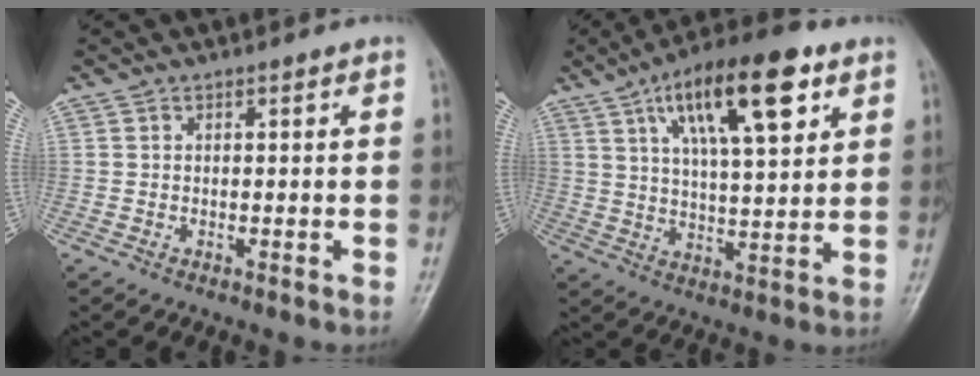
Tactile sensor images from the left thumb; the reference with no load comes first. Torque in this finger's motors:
{"motor_torque": [0.66, 0.78, 1.83, -0.95, 0.18]}